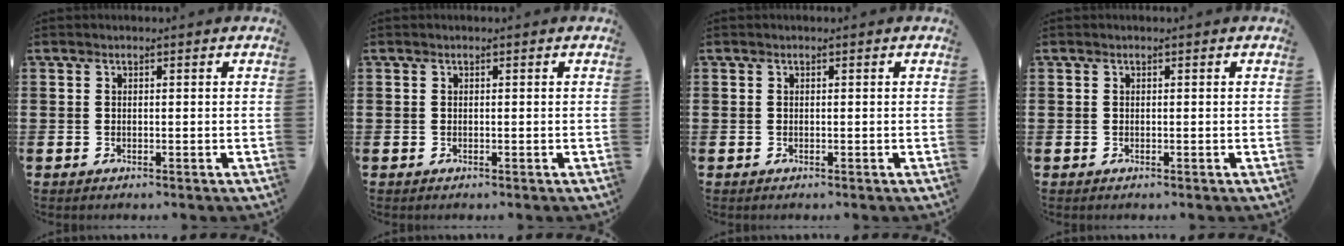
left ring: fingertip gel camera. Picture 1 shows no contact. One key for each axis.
{"total": 0.0}
{"total": 0.0}
{"total": 0.0}